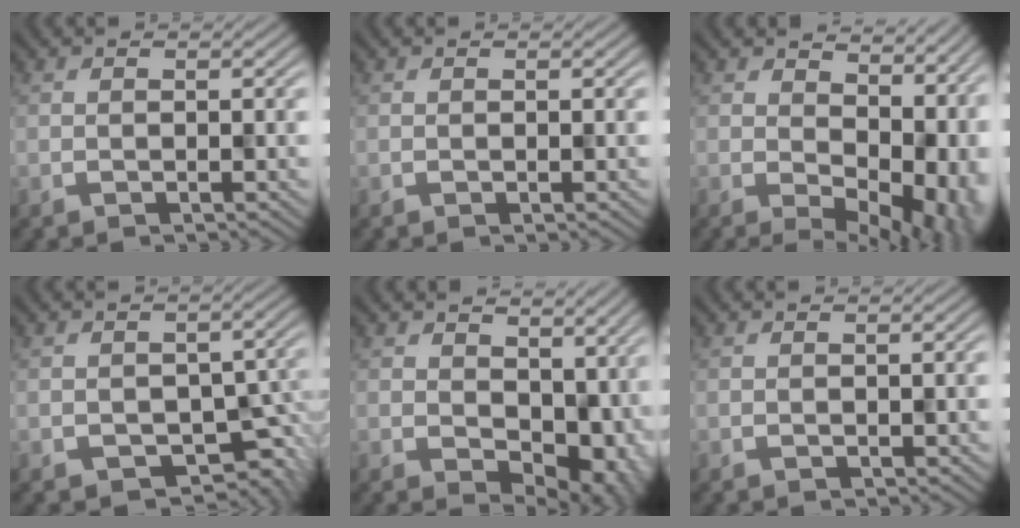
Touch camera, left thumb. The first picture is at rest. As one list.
[{"total": 0.0}, {"total": 13.5, "force": [1.3, 8.5, 10.3], "torque": [-0.114, -0.037, 0.063]}, {"total": 5.4, "force": [-2.4, 3.9, 2.9], "torque": [-0.026, -0.023, -0.022]}, {"total": 8.5, "force": [0.9, 6.1, 5.8], "torque": [-0.074, -0.032, 0.031]}, {"total": 0.6, "force": [0.1, 0.3, -0.5], "torque": [0.008, -0.005, 0.005]}]